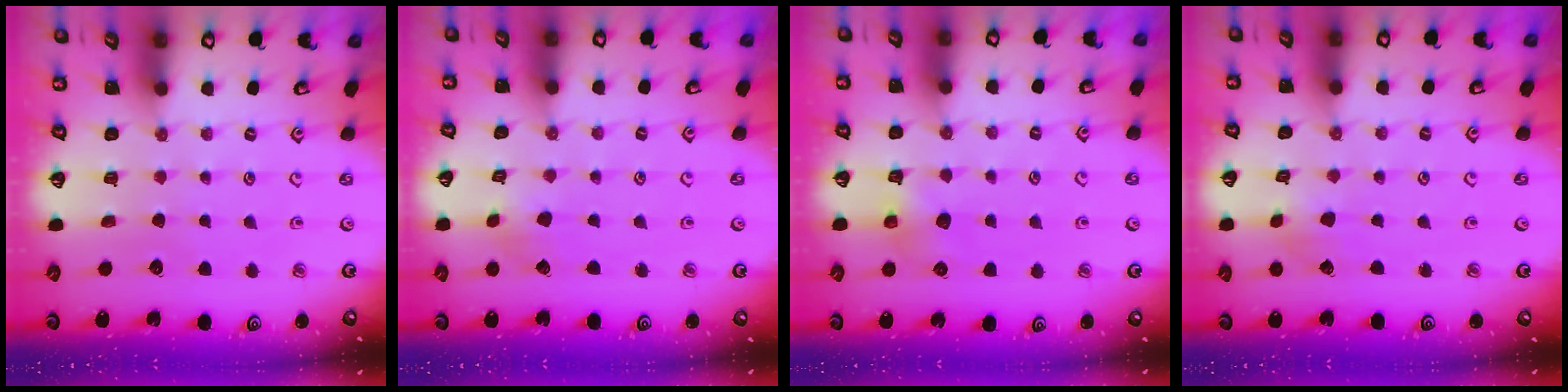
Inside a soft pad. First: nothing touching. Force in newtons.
{"total": 2.9, "press": 2.9, "slide": 0.4}
{"total": 4.8, "press": 4.7, "slide": 0.4}
{"total": 1.5, "press": 1.5, "slide": 0.2}